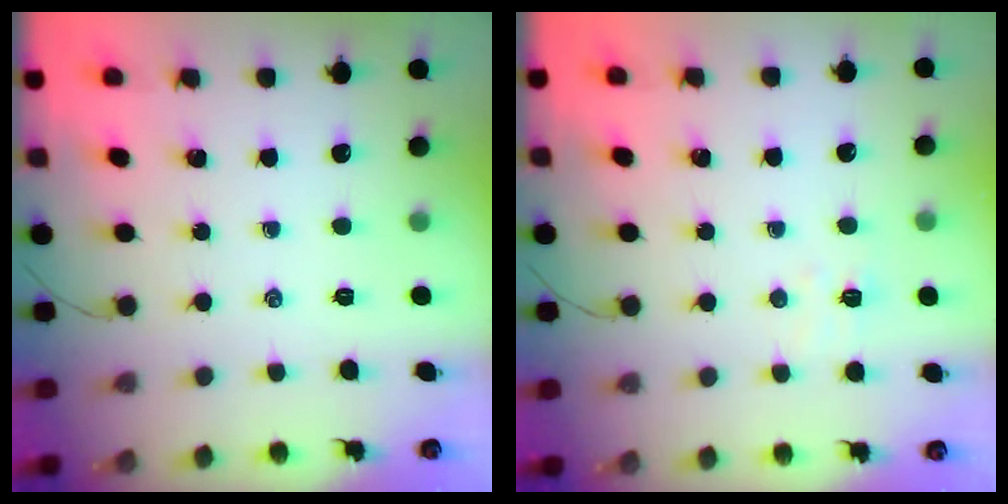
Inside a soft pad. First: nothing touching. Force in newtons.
{"total": 4.1, "press": 4.0, "slide": 0.8}